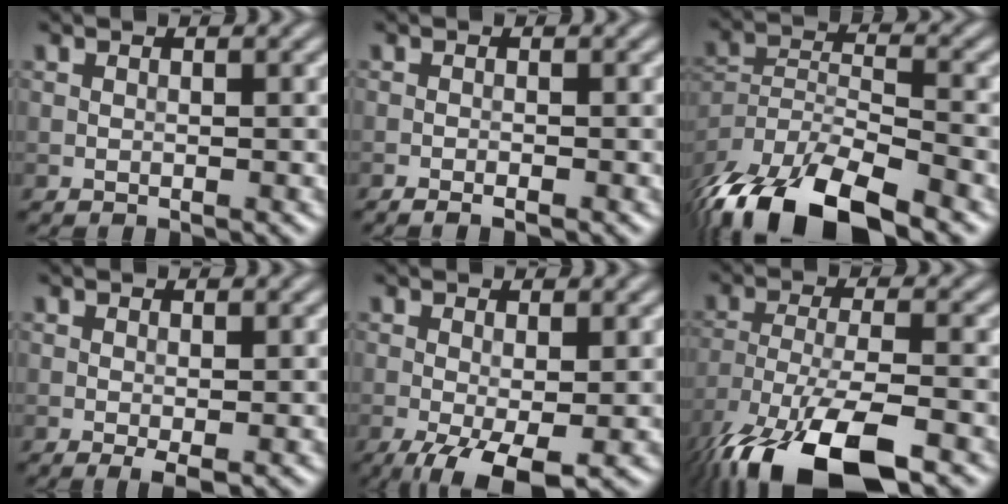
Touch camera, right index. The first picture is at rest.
{"total": 1.0, "force": [-0.7, 0.1, 0.7], "torque": [-0.011, -0.001, -0.013]}
{"total": 12.8, "force": [-9.7, 4.2, 7.2], "torque": [-0.141, -0.008, -0.178]}
{"total": 1.2, "force": [-0.3, 0.2, 1.1], "torque": [-0.020, -0.006, -0.006]}
{"total": 5.4, "force": [-2.3, 1.7, 4.6], "torque": [-0.087, -0.012, -0.041]}
{"total": 12.1, "force": [-8.1, 3.9, 8.0], "torque": [-0.168, -0.018, -0.154]}